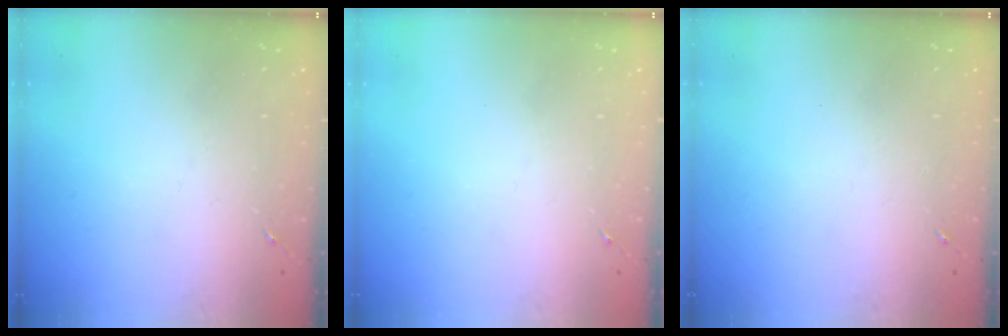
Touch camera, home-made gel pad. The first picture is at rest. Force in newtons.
{"total": 0.0}
{"total": 0.0}